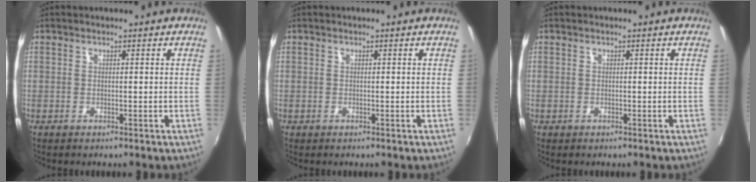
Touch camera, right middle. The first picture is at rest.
{"total": 1.0, "force": [0.4, -0.8, -0.3], "torque": [0.010, -0.003, 0.006]}
{"total": 0.9, "force": [0.4, -0.8, -0.3], "torque": [0.011, -0.003, 0.006]}